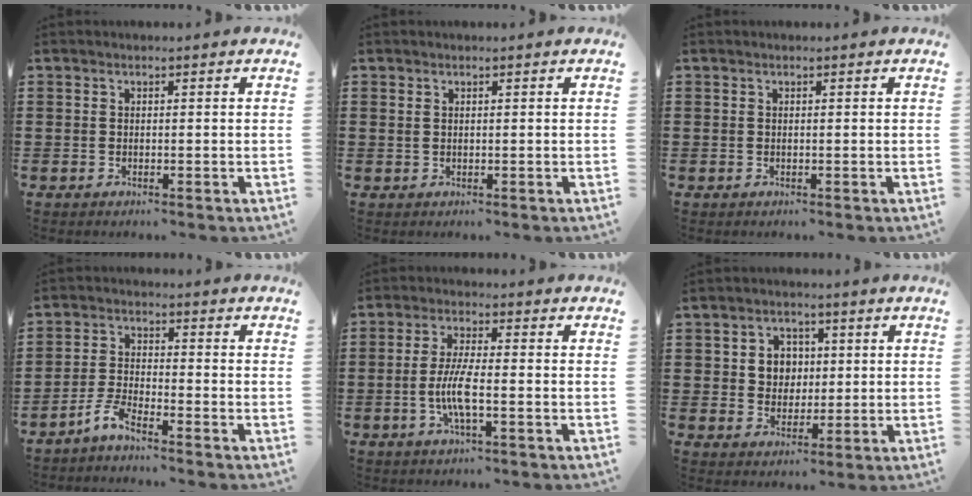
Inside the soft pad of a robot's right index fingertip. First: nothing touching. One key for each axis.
{"total": 0.6, "fx": 0.4, "fy": 0.4, "fz": 0.3, "tx": -0.007, "ty": 0.002, "tz": 0.007}
{"total": 0.0}
{"total": 3.8, "fx": -3.4, "fy": 0.1, "fz": 1.6, "tx": -0.050, "ty": -0.003, "tz": -0.073}
{"total": 6.0, "fx": -1.7, "fy": 1.1, "fz": 5.7, "tx": -0.127, "ty": -0.010, "tz": -0.038}
{"total": 4.6, "fx": 0.8, "fy": 4.2, "fz": 1.6, "tx": -0.041, "ty": 0.011, "tz": 0.010}